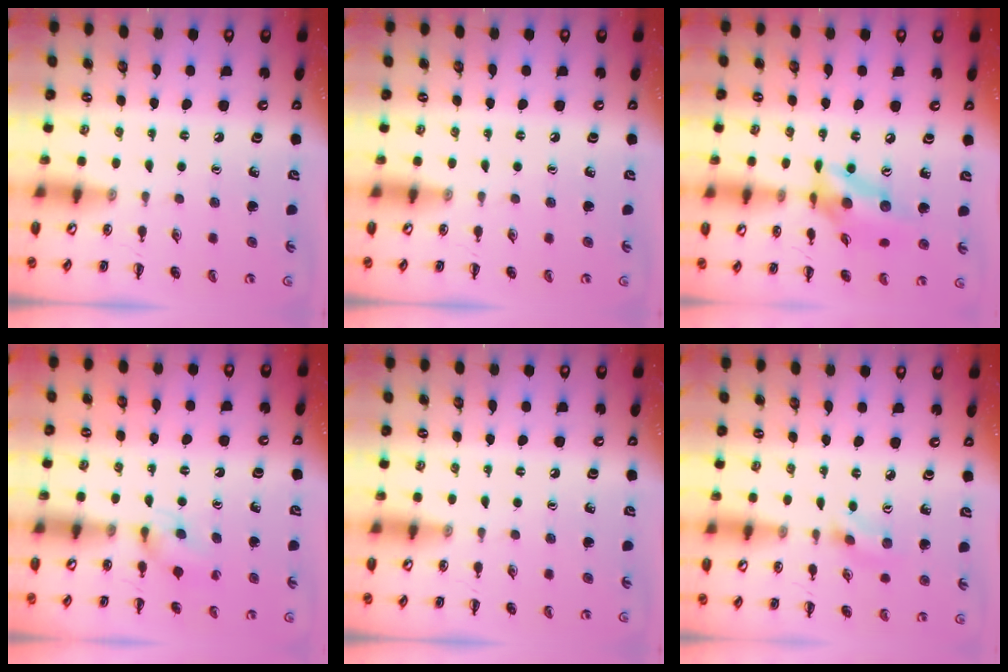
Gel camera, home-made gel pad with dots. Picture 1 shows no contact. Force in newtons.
{"total": 0.0}
{"total": 13.8, "press": 13.4, "slide": 3.2}
{"total": 5.6, "press": 5.4, "slide": 1.4}
{"total": 0.0}
{"total": 1.9, "press": 1.7, "slide": 0.8}